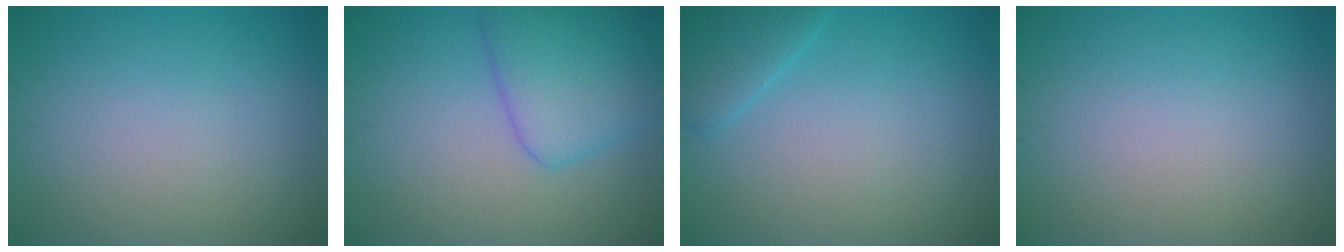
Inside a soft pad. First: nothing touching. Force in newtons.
{"total": 4.8, "press": 4.8, "slide": 0.1}
{"total": 2.2, "press": 2.2, "slide": 0.1}
{"total": 0.0}